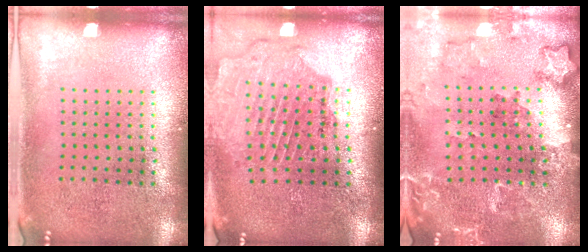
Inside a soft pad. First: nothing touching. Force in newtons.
{"total": 1.6, "press": 1.6, "slide": 0.2}
{"total": 1.8, "press": 1.7, "slide": 0.2}